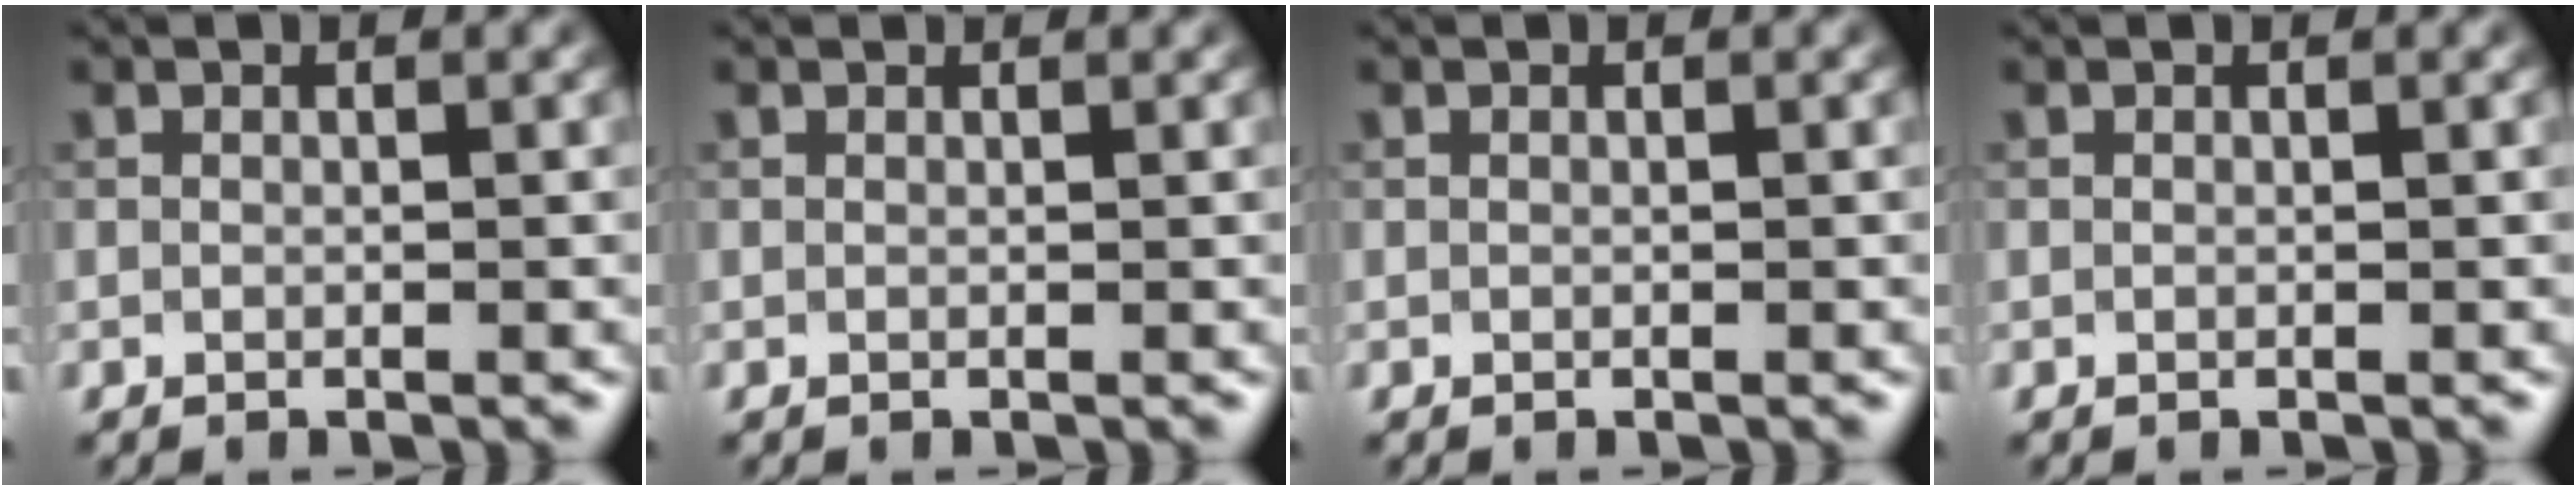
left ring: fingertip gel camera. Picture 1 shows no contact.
{"total": 0.9, "force": [0.9, 0.0, 0.2], "torque": [-0.007, -0.004, 0.007]}
{"total": 0.0}
{"total": 0.0}